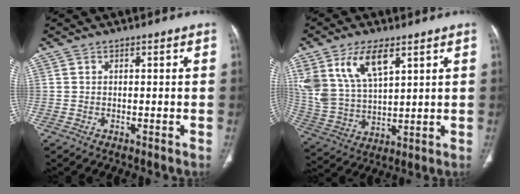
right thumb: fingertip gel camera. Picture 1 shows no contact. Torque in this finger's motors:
{"motor_torque": [0.66, 1.08, 1.19, 1.09, 0.36]}